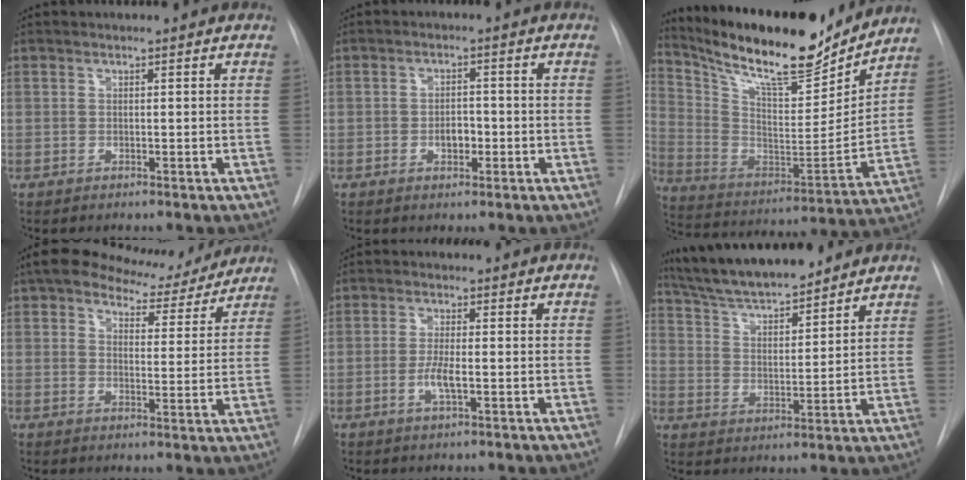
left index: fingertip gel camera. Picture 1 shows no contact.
{"total": 2.8, "force": [-0.9, 1.7, 2.1], "torque": [-0.029, 0.005, -0.011]}
{"total": 22.1, "force": [18.9, 4.5, 10.5], "torque": [-0.197, -0.016, 0.309]}
{"total": 10.8, "force": [9.4, 3.9, 3.5], "torque": [-0.041, 0.008, 0.123]}
{"total": 3.4, "force": [-1.0, 0.5, 3.2], "torque": [-0.066, -0.004, -0.019]}
{"total": 14.1, "force": [12.6, 2.2, 5.8], "torque": [-0.101, 0.012, 0.220]}